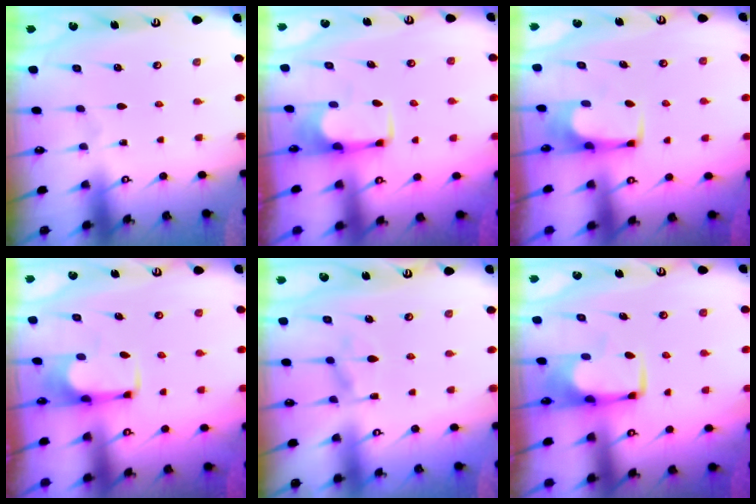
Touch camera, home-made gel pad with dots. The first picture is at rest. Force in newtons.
{"total": 1.8, "press": 1.6, "slide": 0.7}
{"total": 3.7, "press": 3.7, "slide": 0.2}
{"total": 3.7, "press": 3.6, "slide": 0.7}
{"total": 1.6, "press": 0.4, "slide": 1.6}
{"total": 0.6, "press": 0.6, "slide": 0.2}